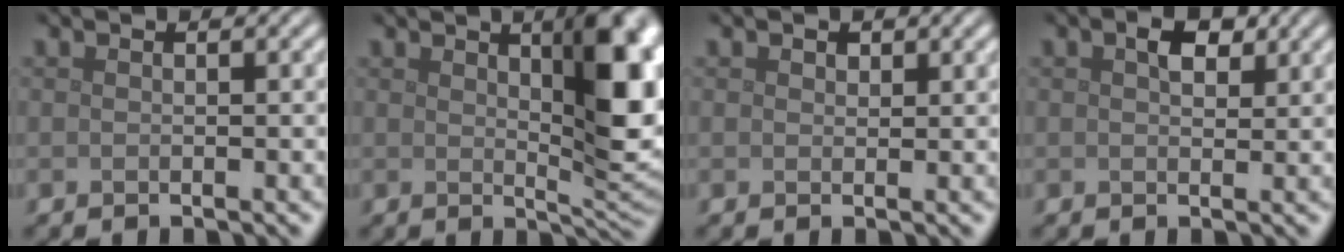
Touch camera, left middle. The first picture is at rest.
{"total": 8.1, "force": [2.6, 2.5, 7.3], "torque": [-0.091, -0.003, 0.044]}
{"total": 0.6, "force": [0.4, 0.5, 0.2], "torque": [-0.005, -0.002, 0.007]}
{"total": 2.0, "force": [0.8, 1.2, 1.4], "torque": [-0.023, 0.004, 0.014]}